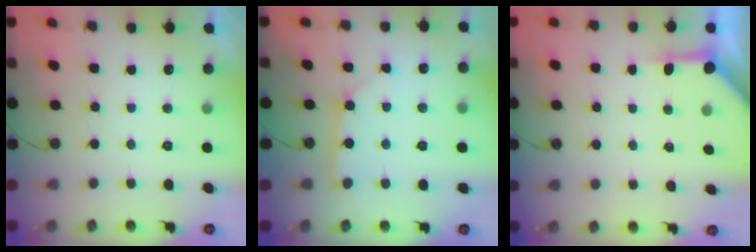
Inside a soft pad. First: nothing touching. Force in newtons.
{"total": 2.9, "press": 2.9, "slide": 0.2}
{"total": 3.8, "press": 3.8, "slide": 0.4}